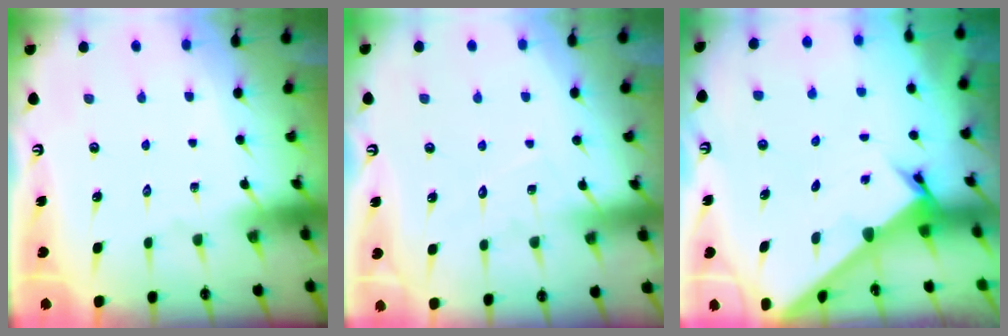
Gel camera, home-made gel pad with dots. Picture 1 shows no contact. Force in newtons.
{"total": 3.8, "press": 3.7, "slide": 0.3}
{"total": 2.0, "press": 2.0, "slide": 0.2}